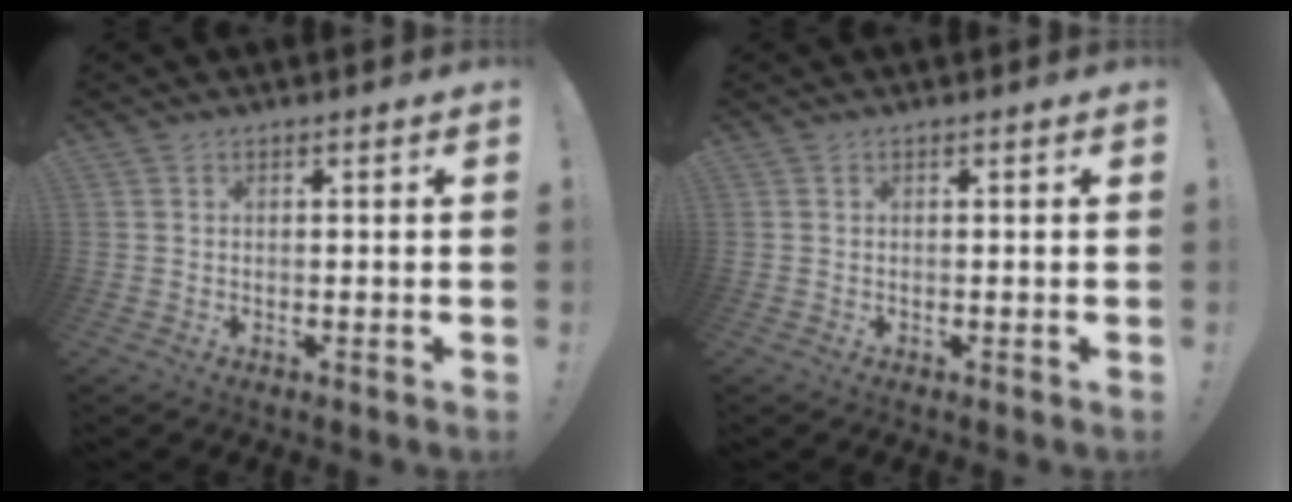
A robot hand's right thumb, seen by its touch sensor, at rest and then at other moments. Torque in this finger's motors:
{"motor_torque": [0.00, 0.00, -0.07, 0.07, 0.01]}